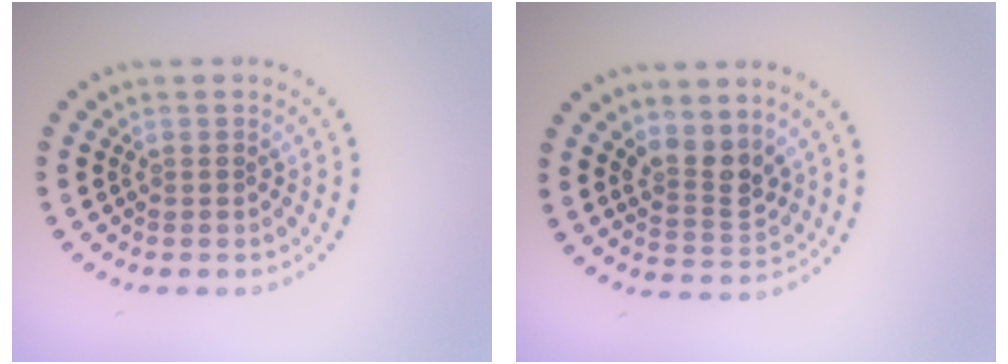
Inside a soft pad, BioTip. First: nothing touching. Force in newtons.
{"total": 3.1, "press": 2.7, "slide": 1.5}